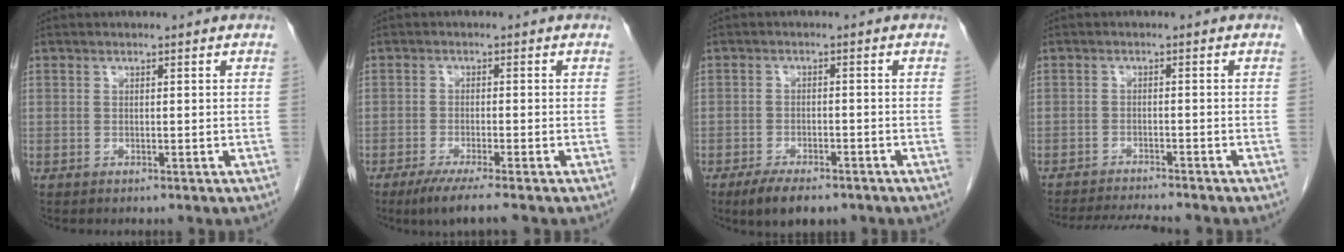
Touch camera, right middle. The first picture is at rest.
{"total": 5.5, "force": [-4.1, -0.2, 3.7], "torque": [-0.062, -0.014, -0.070]}
{"total": 6.6, "force": [-4.8, 2.4, 3.8], "torque": [-0.060, -0.006, -0.074]}
{"total": 7.7, "force": [-7.2, -0.1, 2.6], "torque": [-0.038, -0.013, -0.115]}